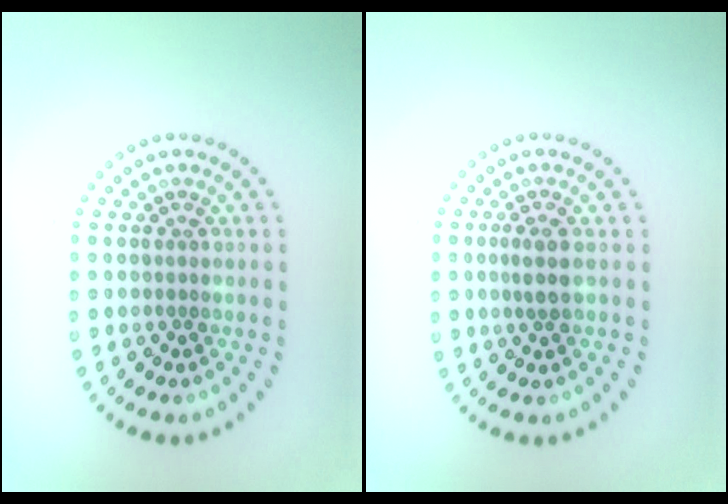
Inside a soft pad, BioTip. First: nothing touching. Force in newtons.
{"total": 1.8, "press": 1.5, "slide": 0.9}